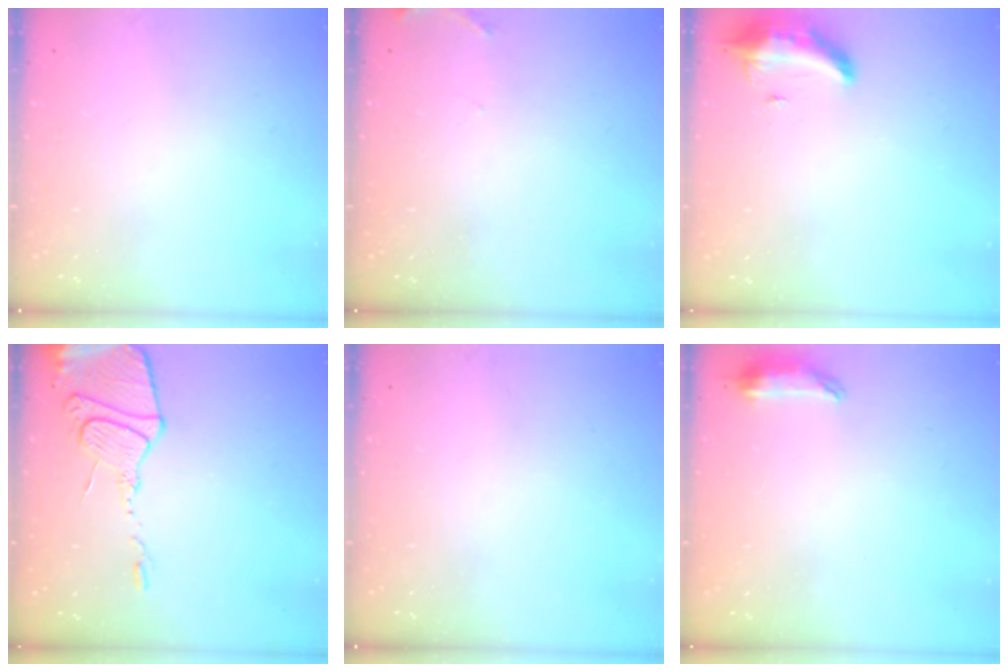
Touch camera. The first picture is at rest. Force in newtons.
{"total": 5.6, "press": 5.4, "slide": 1.3}
{"total": 8.2, "press": 8.1, "slide": 1.6}
{"total": 14.1, "press": 14.0, "slide": 1.3}
{"total": 0.0}
{"total": 6.6, "press": 6.6, "slide": 0.9}